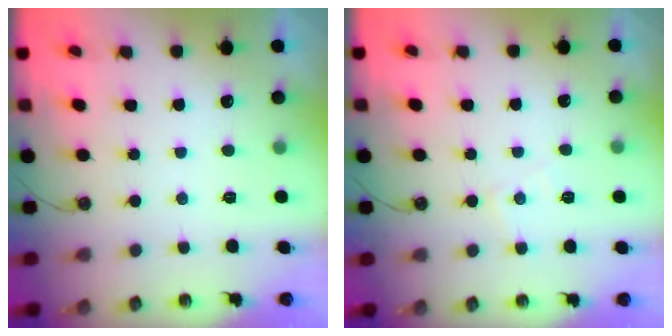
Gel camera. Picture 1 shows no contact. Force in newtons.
{"total": 5.1, "press": 5.0, "slide": 0.7}